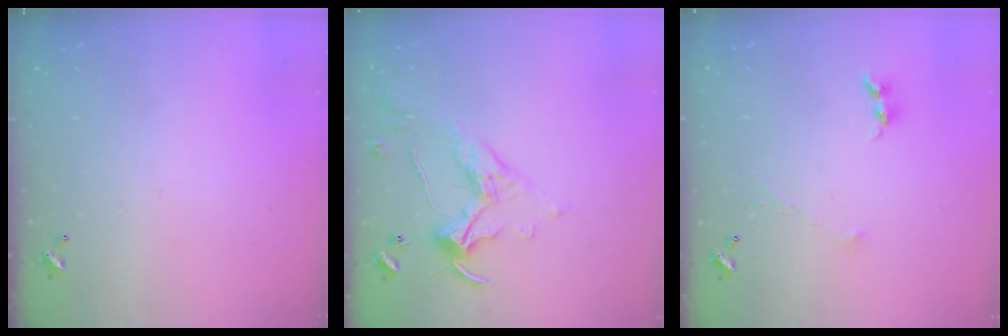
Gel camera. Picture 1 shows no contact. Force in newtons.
{"total": 1.1, "press": 1.1, "slide": 0.1}
{"total": 1.2, "press": 1.2, "slide": 0.1}